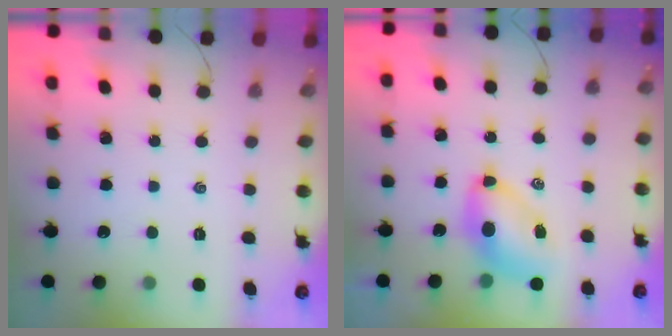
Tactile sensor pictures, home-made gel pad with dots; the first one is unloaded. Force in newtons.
{"total": 7.7, "press": 7.5, "slide": 1.8}